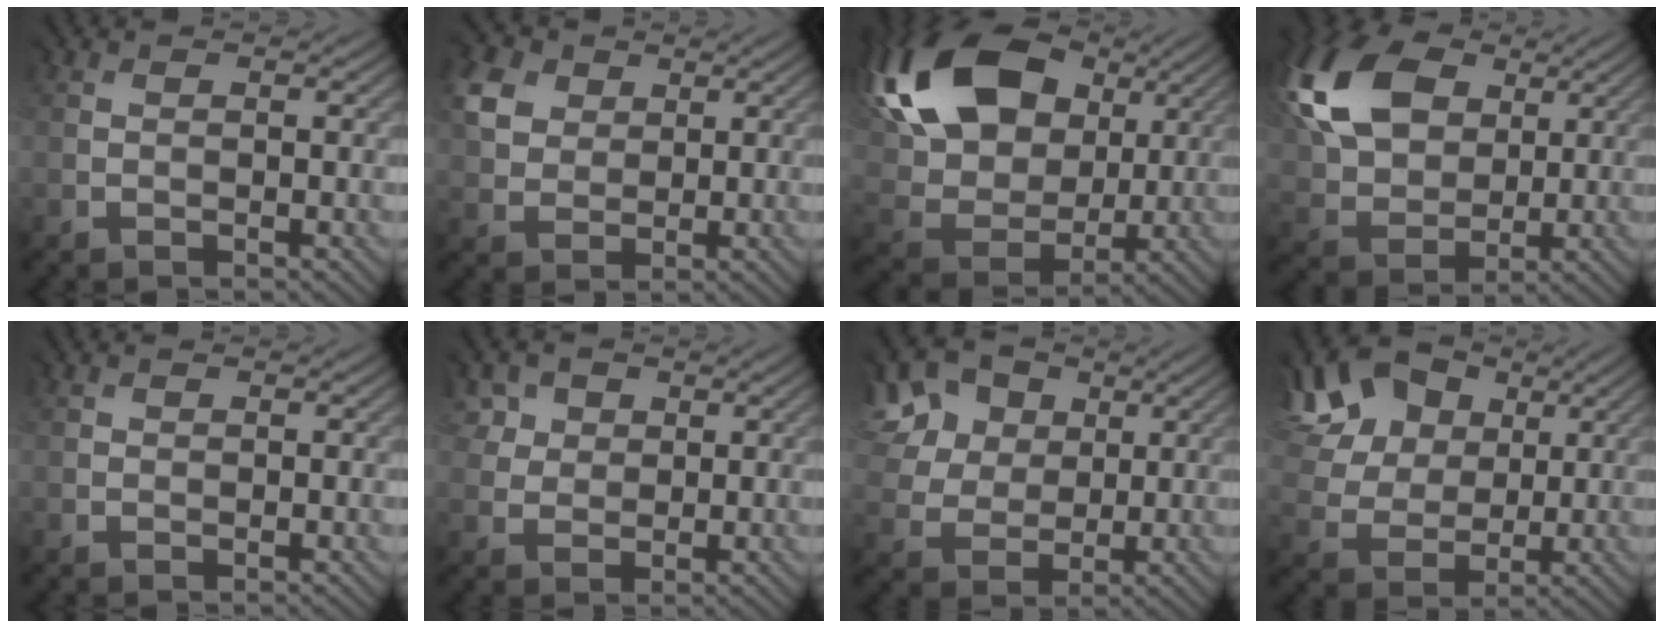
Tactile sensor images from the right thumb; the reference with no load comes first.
{"total": 5.7, "force": [3.0, 4.6, 1.5], "torque": [-0.066, 0.011, 0.055]}
{"total": 20.4, "force": [8.8, 13.9, 12.1], "torque": [-0.308, 0.053, 0.155]}
{"total": 15.3, "force": [6.2, 10.5, 9.2], "torque": [-0.239, 0.039, 0.114]}
{"total": 0.6, "force": [0.4, 0.4, 0.1], "torque": [0.002, 0.001, 0.008]}
{"total": 5.1, "force": [3.2, 3.9, 0.6], "torque": [-0.052, 0.002, 0.057]}
{"total": 8.7, "force": [4.5, 6.8, 3.2], "torque": [-0.115, 0.019, 0.077]}
{"total": 13.8, "force": [7.7, 9.4, 6.4], "torque": [-0.183, 0.045, 0.141]}